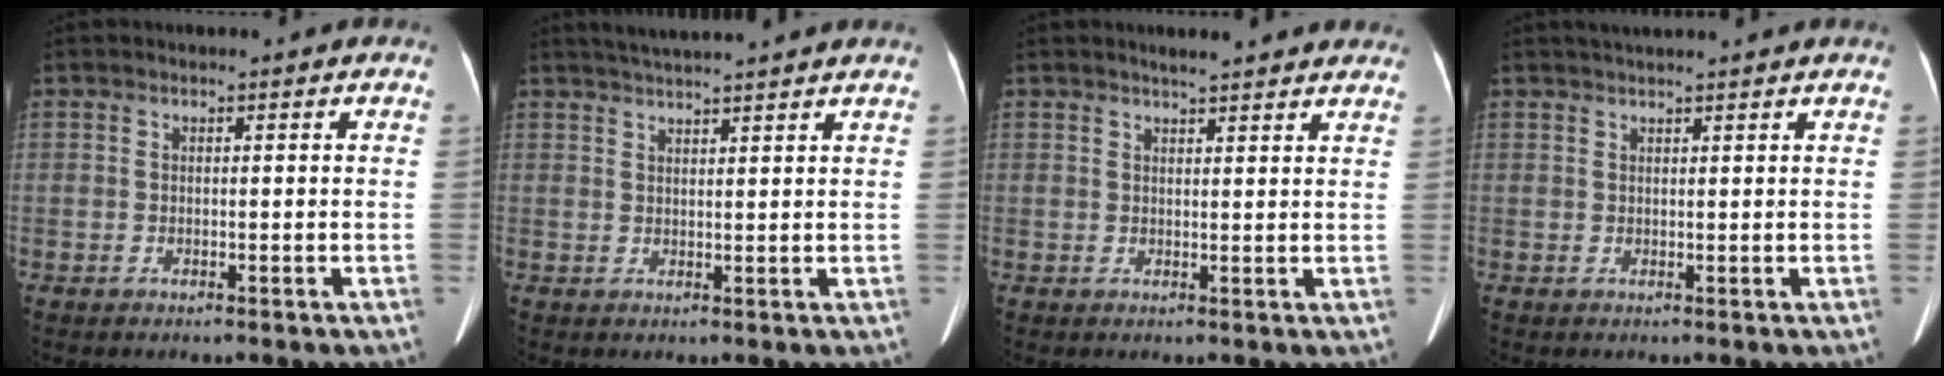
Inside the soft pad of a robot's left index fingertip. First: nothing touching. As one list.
[{"total": 7.8, "force": [7.0, -0.9, 3.3], "torque": [-0.054, 0.030, 0.096]}, {"total": 7.5, "force": [6.7, 1.0, 3.4], "torque": [-0.039, 0.015, 0.073]}, {"total": 5.4, "force": [4.8, -0.5, 2.4], "torque": [-0.031, 0.031, 0.064]}]